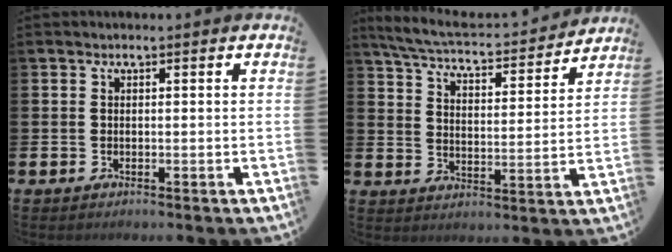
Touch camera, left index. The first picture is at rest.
{"total": 5.2, "force": [4.9, 0.9, 1.5], "torque": [-0.055, -0.041, 0.077]}